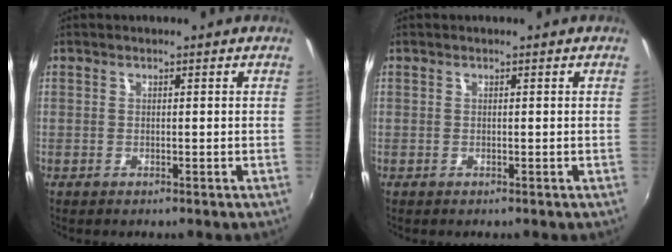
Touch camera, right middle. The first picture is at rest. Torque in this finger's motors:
{"motor_torque": [-0.04, 0.04, -0.01, 0.00]}